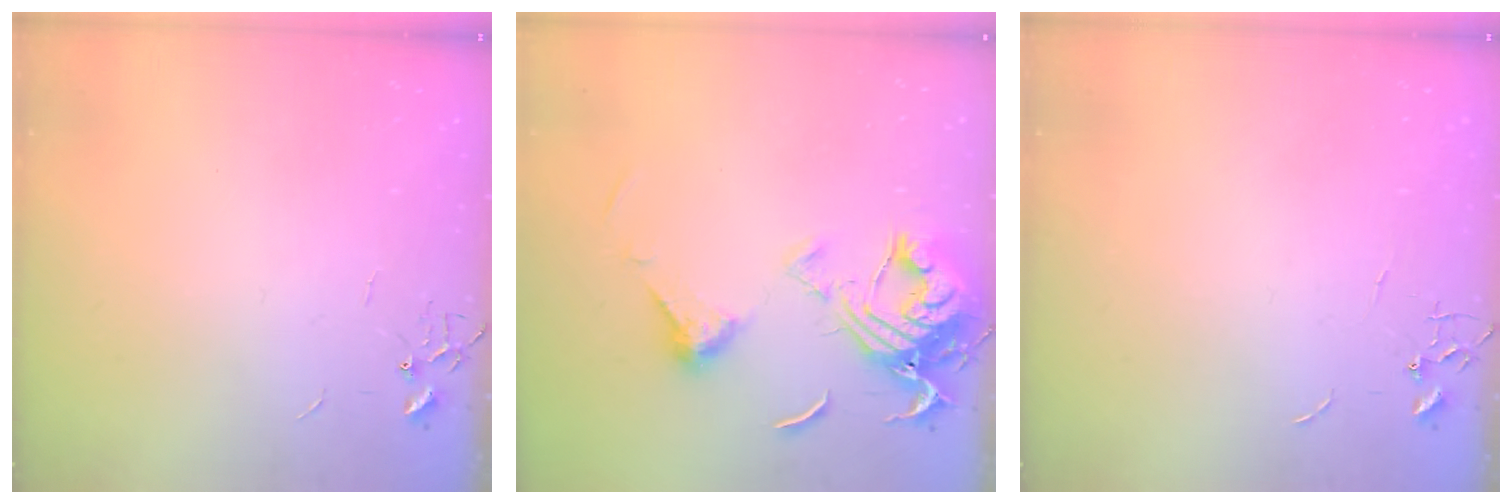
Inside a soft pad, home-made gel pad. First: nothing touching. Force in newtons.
{"total": 15.4, "press": 15.3, "slide": 1.7}
{"total": 0.0}